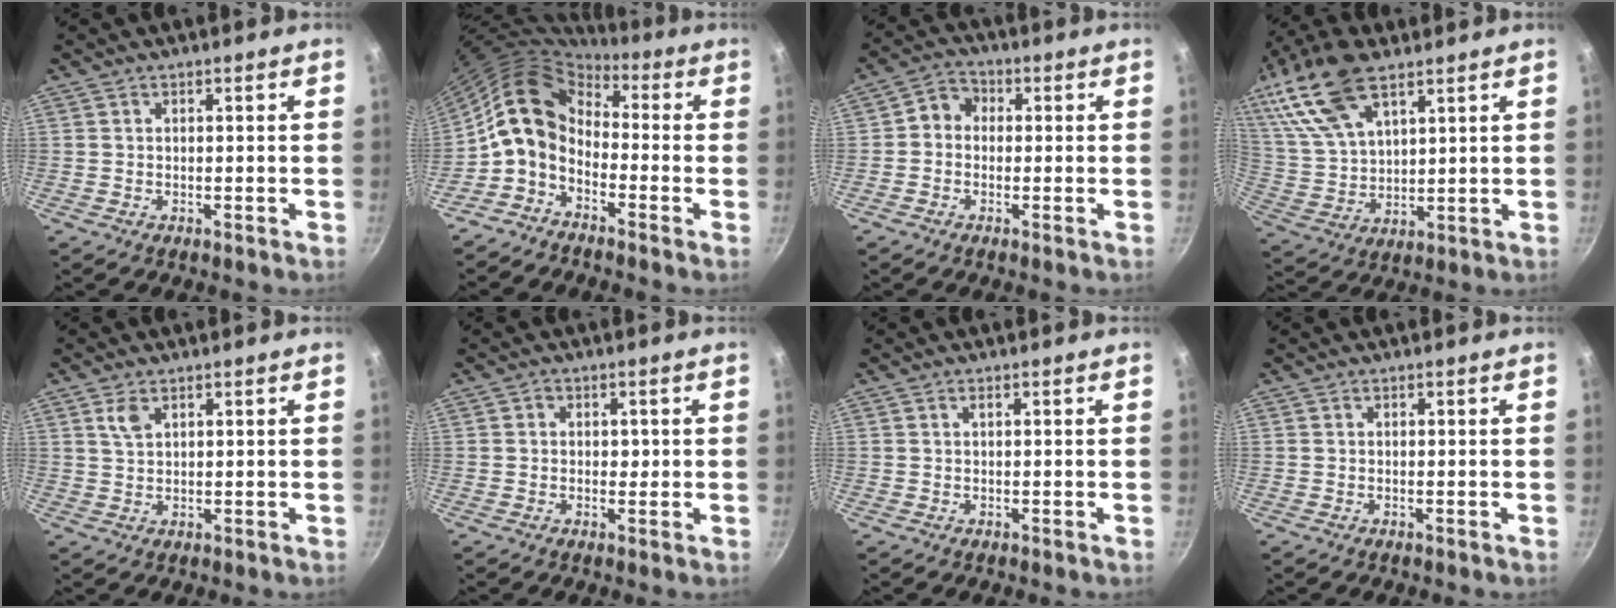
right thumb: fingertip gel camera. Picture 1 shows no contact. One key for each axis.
{"total": 9.7, "fx": -1.9, "fy": 7.0, "fz": 6.4, "tx": -0.100, "ty": 0.042, "tz": -0.056}
{"total": 4.5, "fx": -0.1, "fy": 3.9, "fz": 2.2, "tx": -0.018, "ty": 0.012, "tz": -0.021}
{"total": 16.9, "fx": 9.6, "fy": 7.9, "fz": 11.5, "tx": -0.225, "ty": -0.011, "tz": 0.194}
{"total": 2.9, "fx": 1.5, "fy": 1.6, "fz": 1.9, "tx": -0.034, "ty": -0.006, "tz": 0.032}
{"total": 2.2, "fx": 0.0, "fy": 1.7, "fz": 1.4, "tx": -0.014, "ty": -0.001, "tz": -0.001}
{"total": 0.6, "fx": 0.1, "fy": 0.2, "fz": 0.5, "tx": -0.009, "ty": 0.001, "tz": 0.001}
{"total": 0.0}